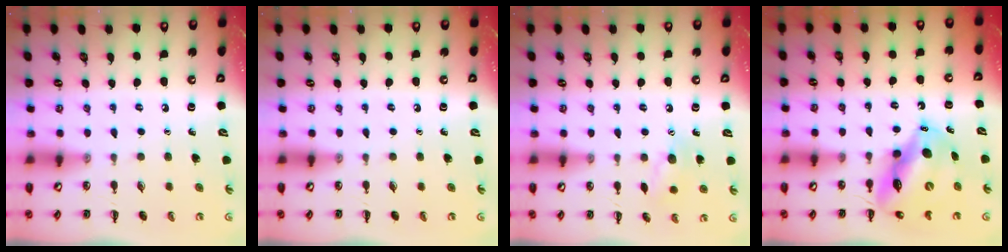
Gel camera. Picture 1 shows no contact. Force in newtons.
{"total": 0.0}
{"total": 8.5, "press": 8.4, "slide": 1.1}
{"total": 13.2, "press": 12.8, "slide": 3.6}